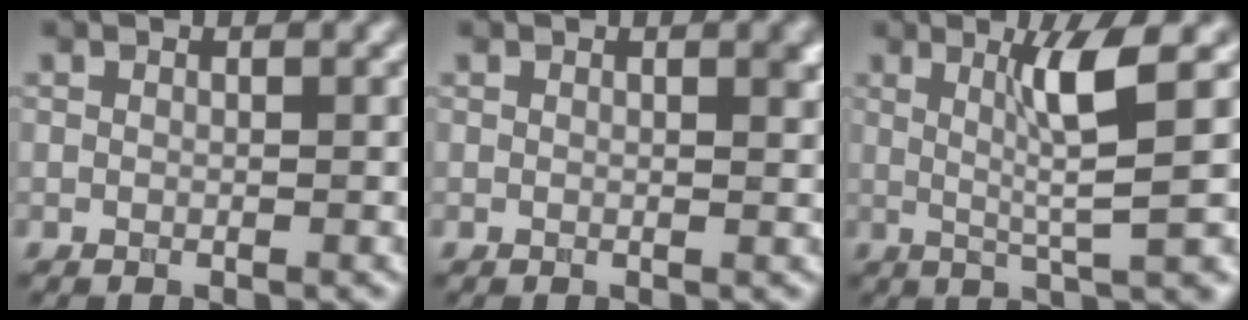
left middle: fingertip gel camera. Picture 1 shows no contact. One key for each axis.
{"total": 1.1, "fx": 0.5, "fy": 0.3, "fz": 1.0, "tx": -0.011, "ty": -0.002, "tz": 0.006}
{"total": 5.0, "fx": 1.3, "fy": 0.4, "fz": 4.8, "tx": -0.084, "ty": -0.004, "tz": 0.028}